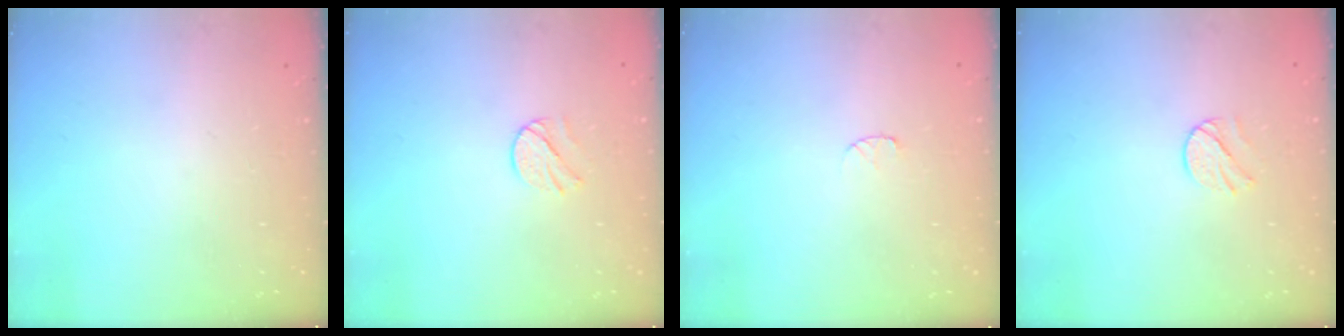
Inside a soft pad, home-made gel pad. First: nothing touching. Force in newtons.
{"total": 5.7, "press": 5.6, "slide": 0.6}
{"total": 3.8, "press": 3.8, "slide": 0.4}
{"total": 5.7, "press": 5.6, "slide": 0.6}